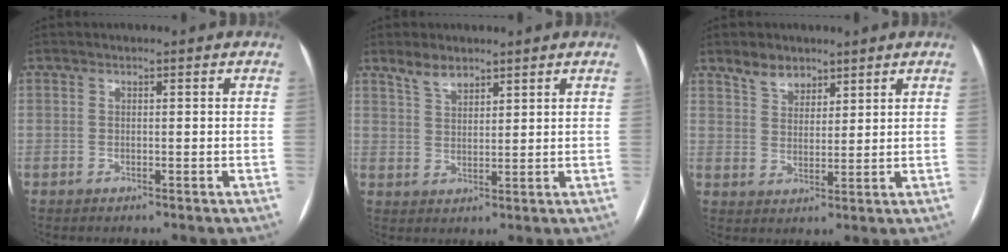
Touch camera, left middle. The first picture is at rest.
{"total": 3.8, "force": [3.1, 1.6, 1.5], "torque": [-0.032, 0.005, 0.063]}
{"total": 4.6, "force": [3.6, 2.6, 1.2], "torque": [-0.022, 0.004, 0.069]}